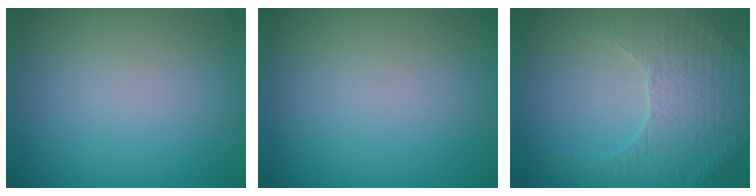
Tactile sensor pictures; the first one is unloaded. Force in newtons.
{"total": 0.0}
{"total": 5.2, "press": 3.6, "slide": 3.7}